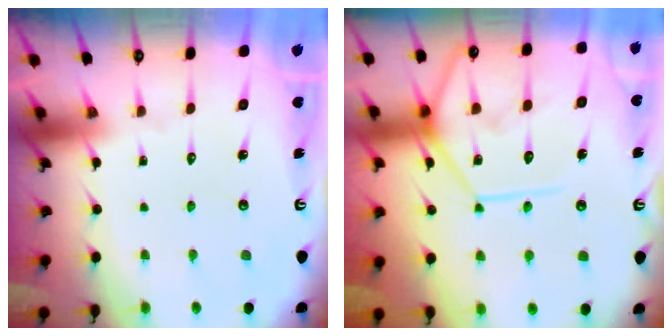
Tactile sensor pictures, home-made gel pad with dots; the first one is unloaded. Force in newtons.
{"total": 15.7, "press": 15.6, "slide": 1.9}